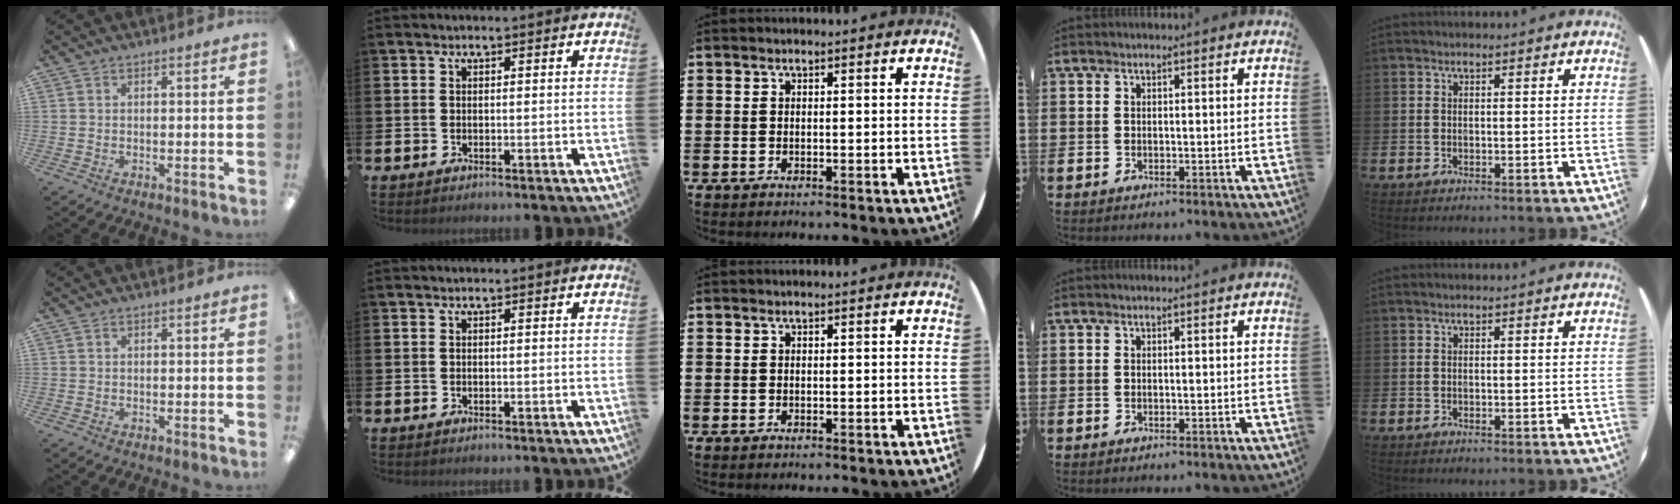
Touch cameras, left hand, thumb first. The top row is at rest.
{}